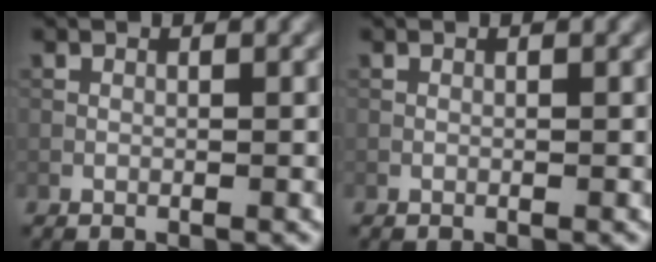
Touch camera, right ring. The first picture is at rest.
{"total": 0.0}